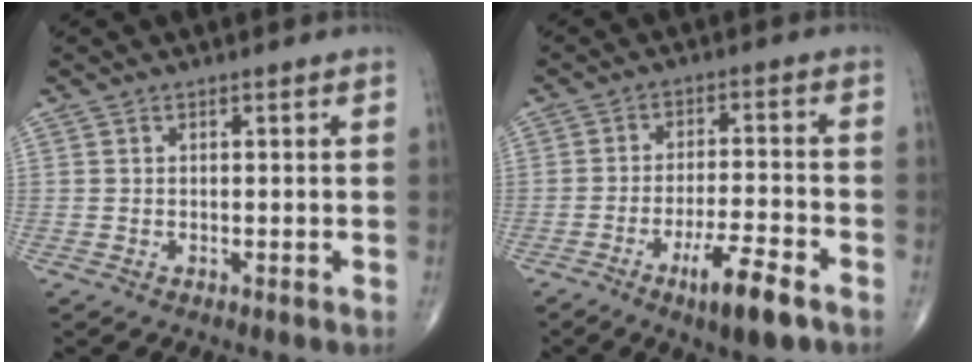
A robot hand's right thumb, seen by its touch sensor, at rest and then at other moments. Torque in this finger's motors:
{"motor_torque": [1.08, 1.70, 0.92, -0.46, 0.27]}